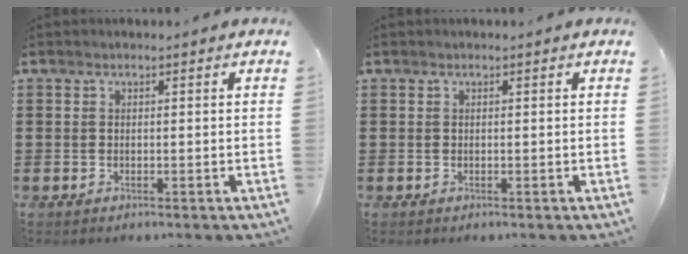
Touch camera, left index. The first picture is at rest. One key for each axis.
{"total": 0.0}